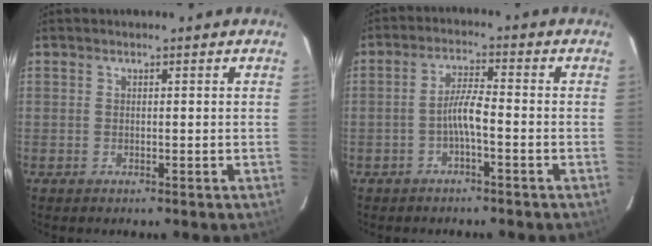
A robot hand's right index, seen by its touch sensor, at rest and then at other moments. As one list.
[{"total": 4.0, "force": [-1.8, 0.2, 3.5], "torque": [-0.074, 0.009, -0.035]}]